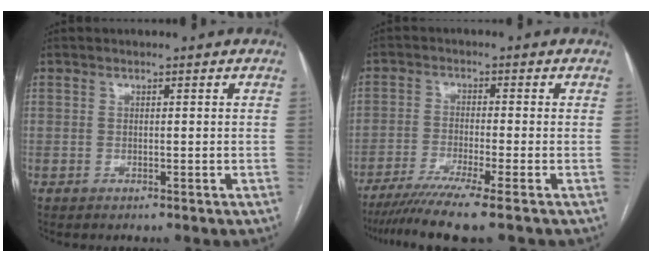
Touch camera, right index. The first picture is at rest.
{"total": 9.0, "force": [-6.8, -1.5, 5.7], "torque": [-0.085, -0.026, -0.112]}